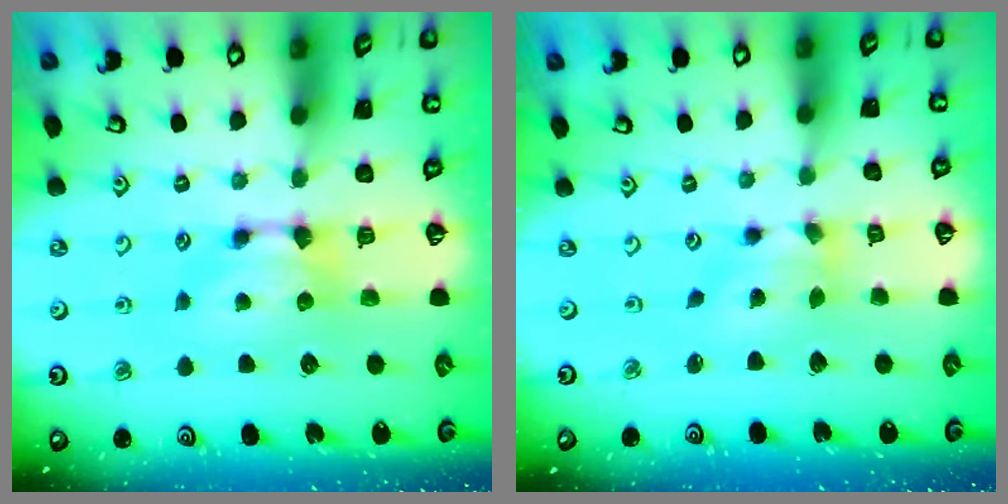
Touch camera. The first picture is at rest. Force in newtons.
{"total": 2.9, "press": 2.4, "slide": 1.6}